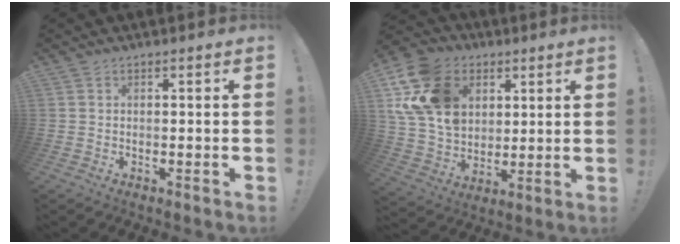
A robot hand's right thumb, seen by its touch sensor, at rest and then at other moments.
{"total": 19.6, "force": [6.3, 14.9, 11.1], "torque": [-0.205, -0.018, 0.127]}